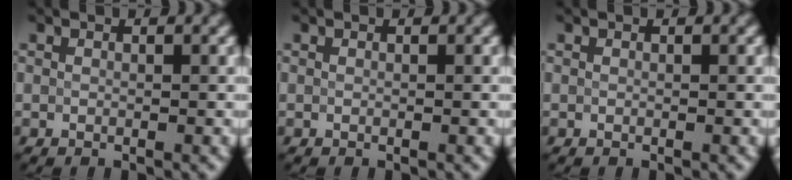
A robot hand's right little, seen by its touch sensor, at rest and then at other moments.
{"total": 0.0}
{"total": 0.0}